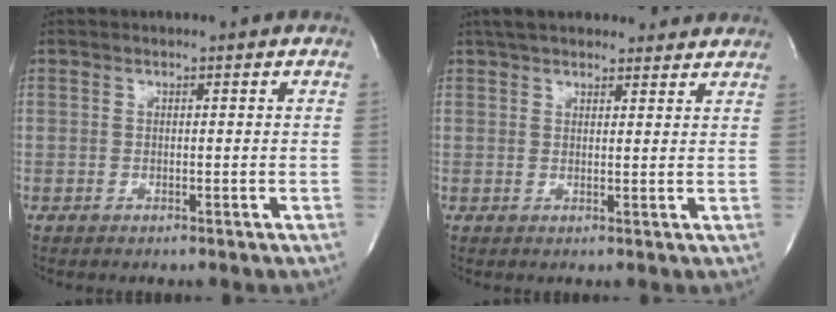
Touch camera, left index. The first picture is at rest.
{"total": 12.6, "force": [11.0, 3.8, 4.9], "torque": [-0.058, 0.039, 0.148]}